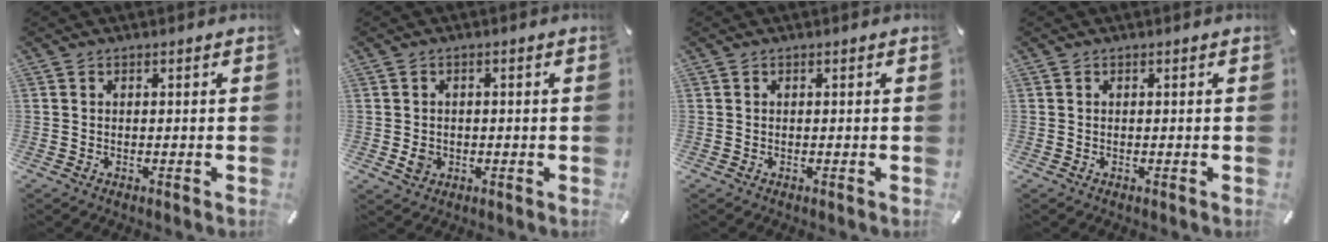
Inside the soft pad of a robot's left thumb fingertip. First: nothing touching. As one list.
[{"total": 3.2, "force": [-0.4, 2.9, 1.4], "torque": [-0.015, -0.004, -0.010]}, {"total": 0.0}, {"total": 0.0}]